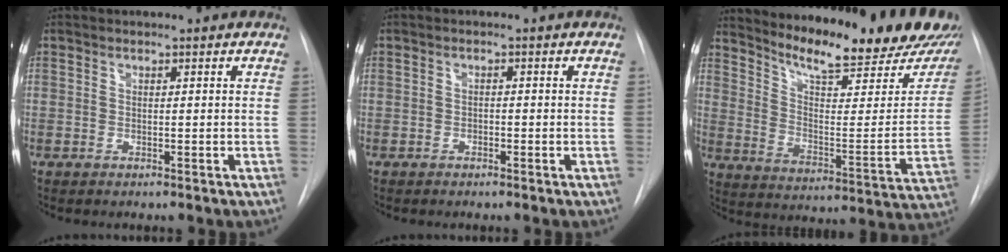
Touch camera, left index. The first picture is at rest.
{"total": 0.8, "force": [-0.5, 0.4, 0.4], "torque": [-0.006, 0.003, -0.010]}
{"total": 24.1, "force": [20.9, 3.6, 11.4], "torque": [-0.173, -0.082, 0.275]}